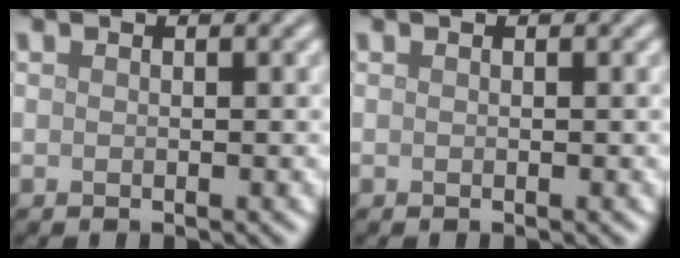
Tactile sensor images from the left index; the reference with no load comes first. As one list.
[{"total": 0.0}]